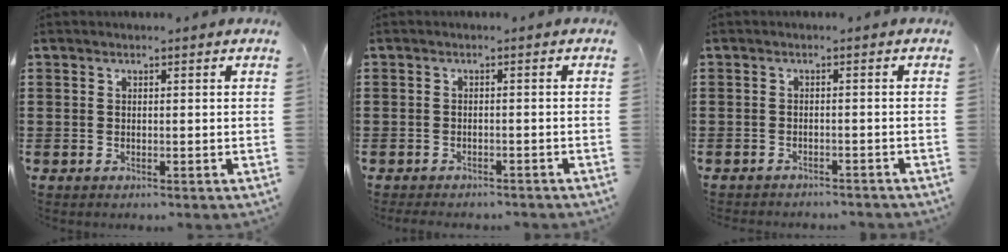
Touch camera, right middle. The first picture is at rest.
{"total": 1.6, "force": [-1.6, 0.4, -0.1], "torque": [-0.003, 0.003, -0.036]}
{"total": 1.5, "force": [-1.5, 0.2, -0.1], "torque": [-0.004, 0.003, -0.033]}